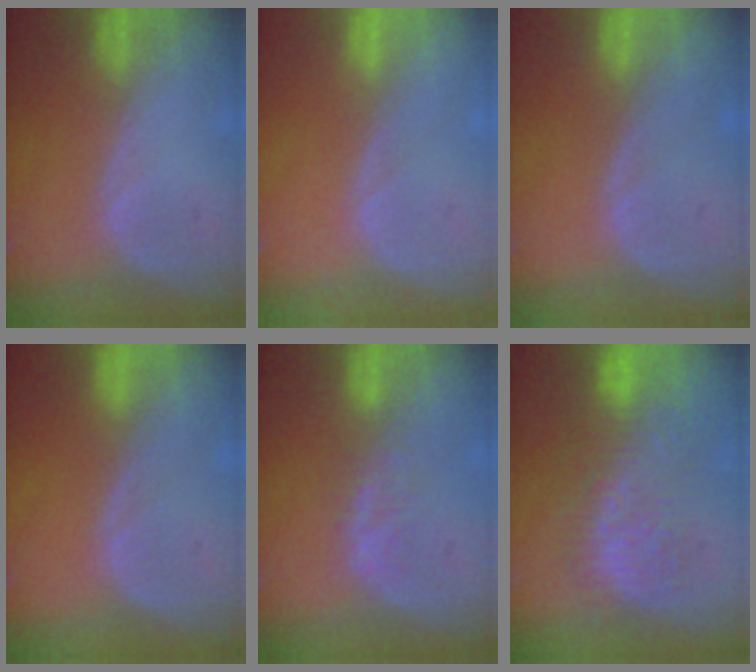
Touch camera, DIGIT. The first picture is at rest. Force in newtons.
{"total": 0.0}
{"total": 0.0}
{"total": 0.0}
{"total": 2.3, "press": 2.3, "slide": 0.5}
{"total": 9.0, "press": 8.7, "slide": 2.2}